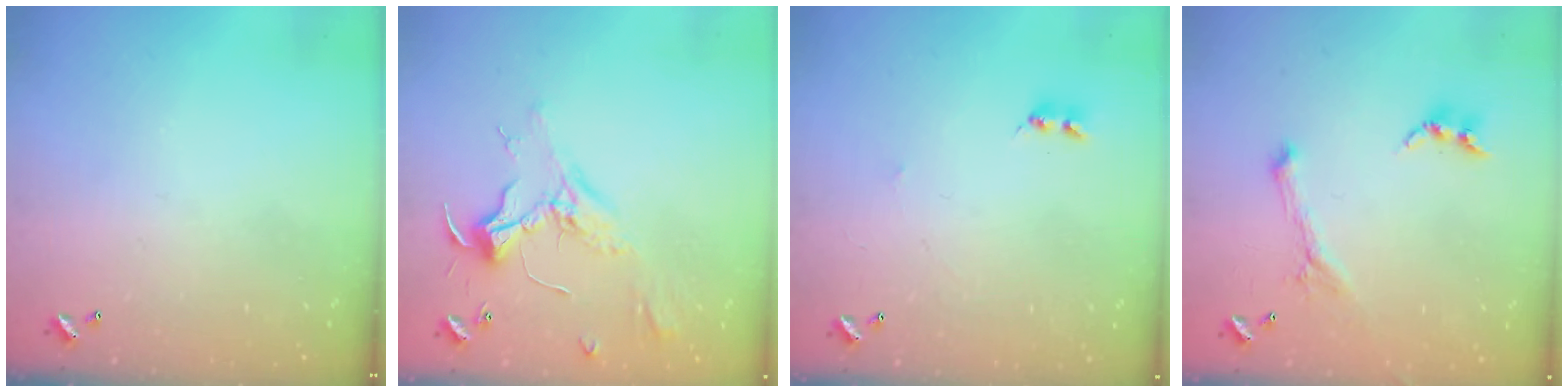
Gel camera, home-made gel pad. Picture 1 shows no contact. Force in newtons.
{"total": 2.3, "press": 2.2, "slide": 0.9}
{"total": 1.6, "press": 1.6, "slide": 0.4}
{"total": 1.6, "press": 1.5, "slide": 0.4}